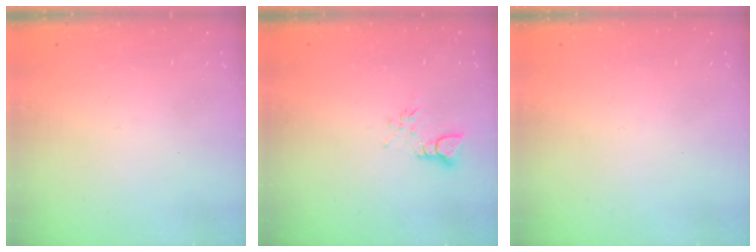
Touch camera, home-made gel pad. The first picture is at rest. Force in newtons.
{"total": 2.7, "press": 2.7, "slide": 0.4}
{"total": 0.0}